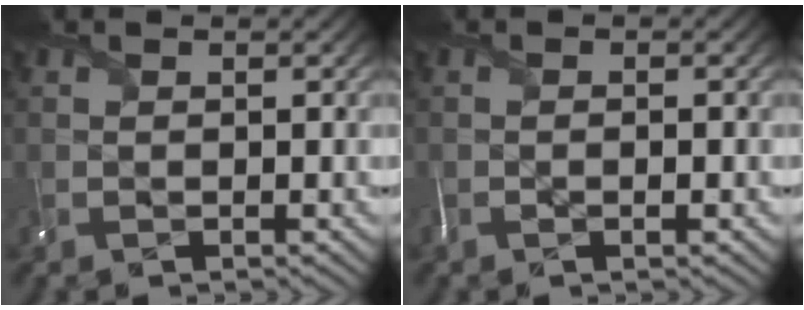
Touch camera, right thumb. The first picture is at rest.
{"total": 1.5, "force": [-0.9, 0.4, 1.2], "torque": [-0.013, -0.008, -0.016]}